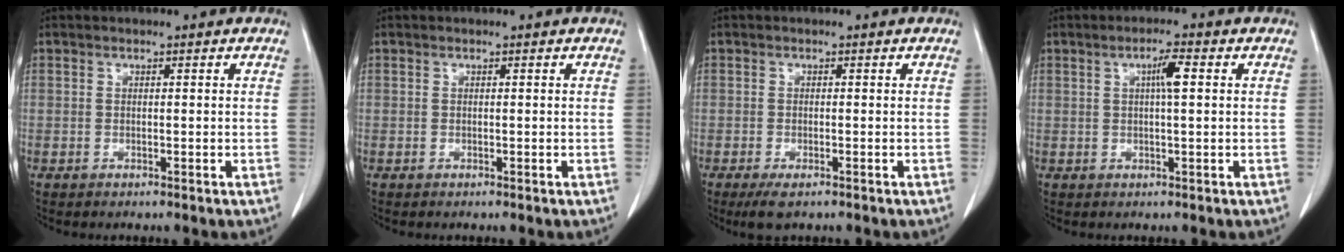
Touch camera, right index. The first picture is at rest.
{"total": 0.0}
{"total": 2.9, "force": [-1.9, 0.8, 2.1], "torque": [-0.040, -0.007, -0.028]}
{"total": 3.3, "force": [0.8, 0.2, 3.2], "torque": [-0.056, 0.004, 0.013]}